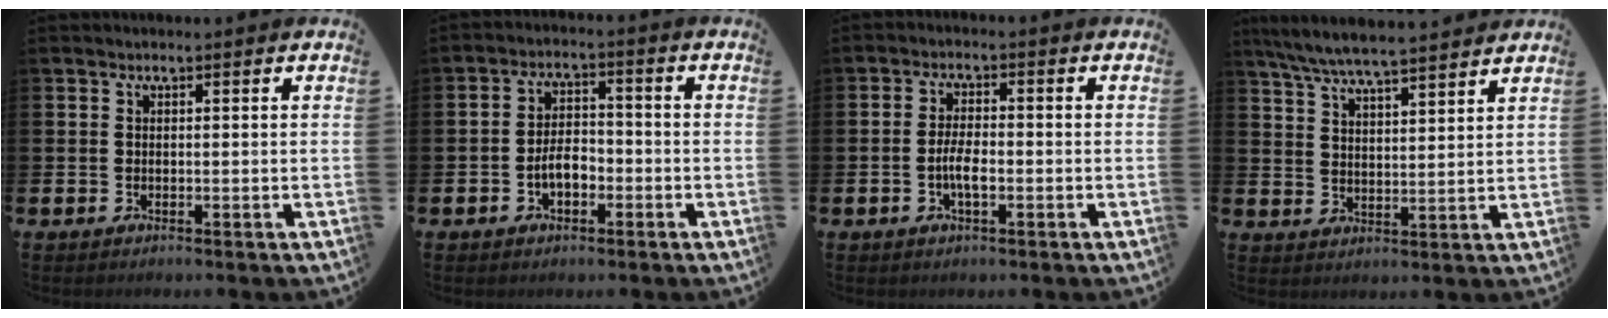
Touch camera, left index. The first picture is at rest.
{"total": 3.9, "force": [-1.6, 2.2, 2.8], "torque": [-0.046, 0.008, -0.033]}
{"total": 3.3, "force": [-0.9, 1.2, 2.9], "torque": [-0.054, -0.001, -0.021]}
{"total": 6.8, "force": [6.5, 0.2, 2.1], "torque": [-0.068, -0.032, 0.116]}